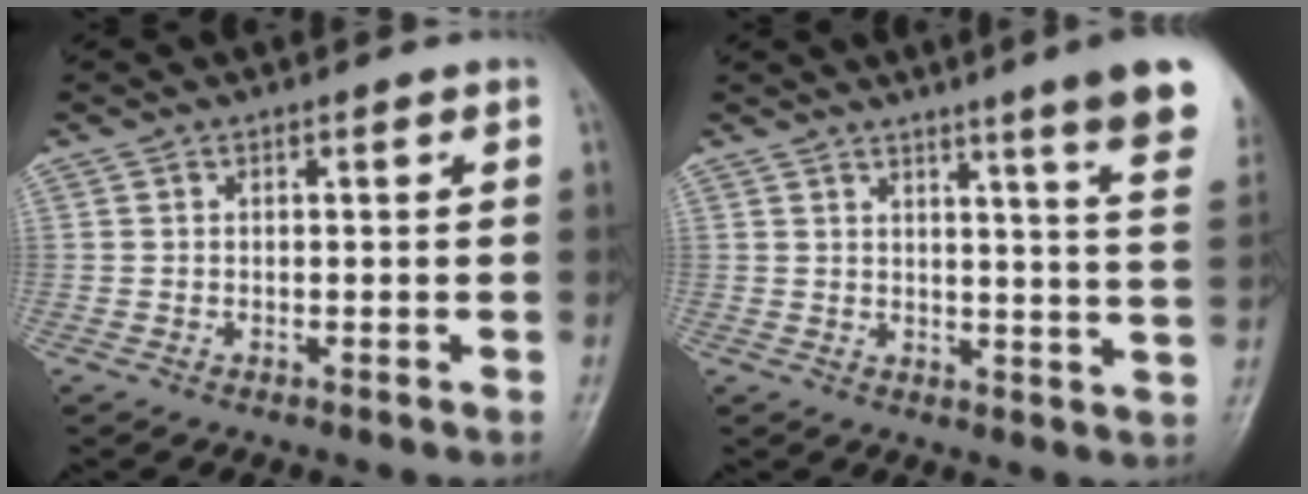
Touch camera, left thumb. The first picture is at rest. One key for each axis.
{"total": 14.7, "fx": 9.8, "fy": 0.3, "fz": 10.9, "tx": -0.126, "ty": -0.052, "tz": 0.105}